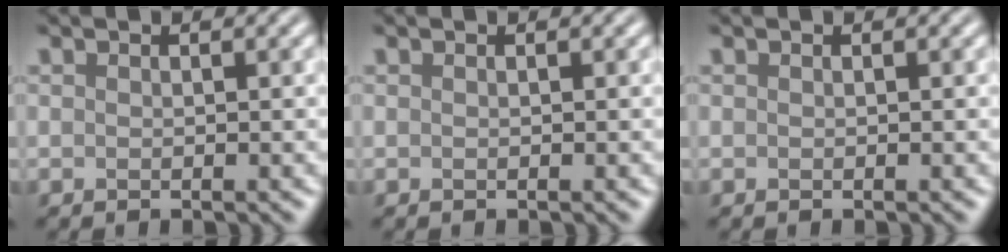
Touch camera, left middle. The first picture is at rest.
{"total": 0.0}
{"total": 0.0}